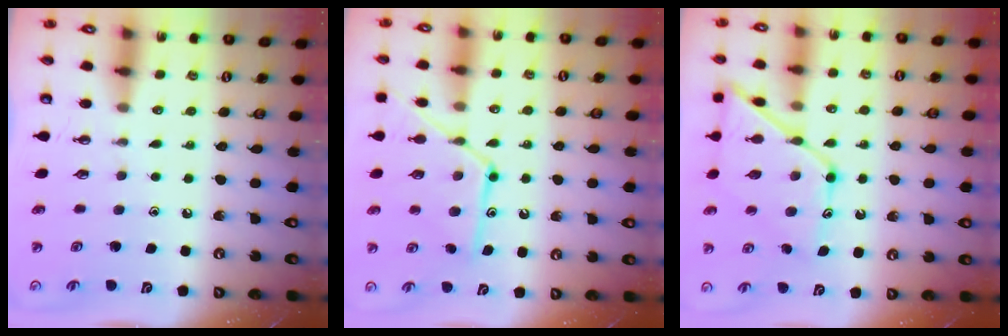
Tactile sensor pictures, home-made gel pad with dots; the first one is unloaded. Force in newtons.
{"total": 13.9, "press": 13.8, "slide": 0.9}
{"total": 15.4, "press": 15.3, "slide": 1.3}